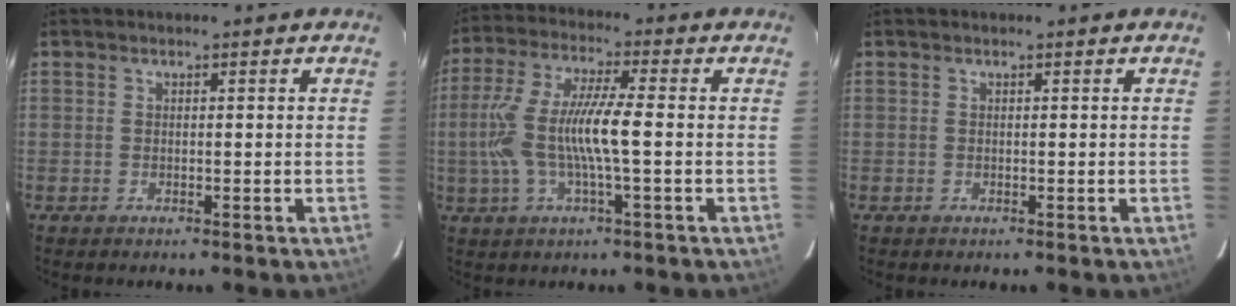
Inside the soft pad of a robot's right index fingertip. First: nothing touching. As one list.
[{"total": 11.8, "force": [-1.3, 1.6, 11.6], "torque": [-0.236, 0.002, -0.024]}, {"total": 0.0}]